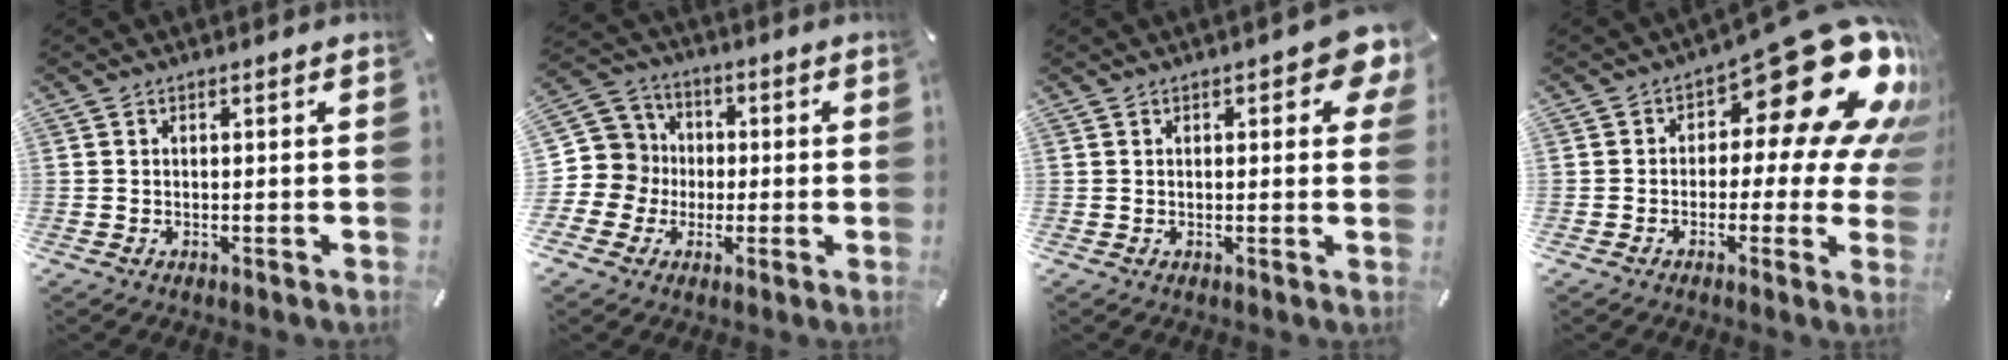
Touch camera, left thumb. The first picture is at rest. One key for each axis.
{"total": 10.2, "fx": -1.6, "fy": 10.0, "fz": 1.1, "tx": -0.028, "ty": 0.017, "tz": -0.028}
{"total": 5.6, "fx": 2.1, "fy": 2.5, "fz": 4.5, "tx": -0.052, "ty": -0.006, "tz": 0.030}
{"total": 22.8, "fx": 10.1, "fy": 10.0, "fz": 17.9, "tx": -0.220, "ty": -0.074, "tz": 0.166}